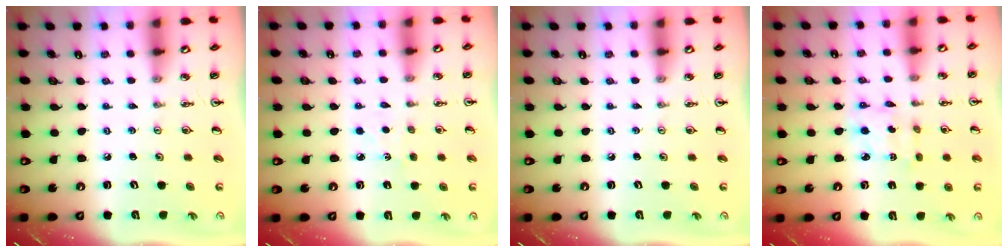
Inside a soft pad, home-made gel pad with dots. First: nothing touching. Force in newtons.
{"total": 2.9, "press": 2.9, "slide": 0.4}
{"total": 0.0}
{"total": 2.4, "press": 2.4, "slide": 0.2}